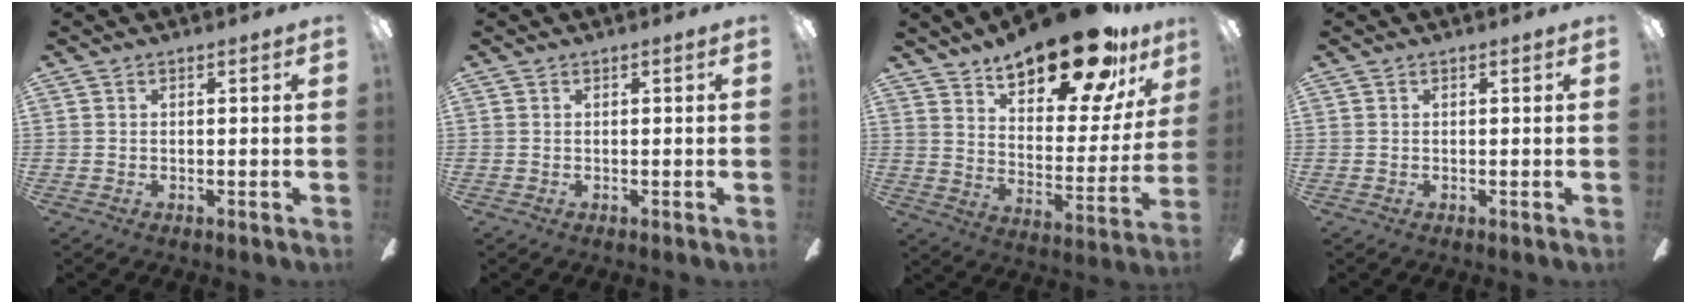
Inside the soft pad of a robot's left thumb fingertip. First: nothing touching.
{"total": 0.0}
{"total": 22.7, "force": [17.3, 7.7, 12.6], "torque": [-0.184, -0.109, 0.285]}
{"total": 0.0}